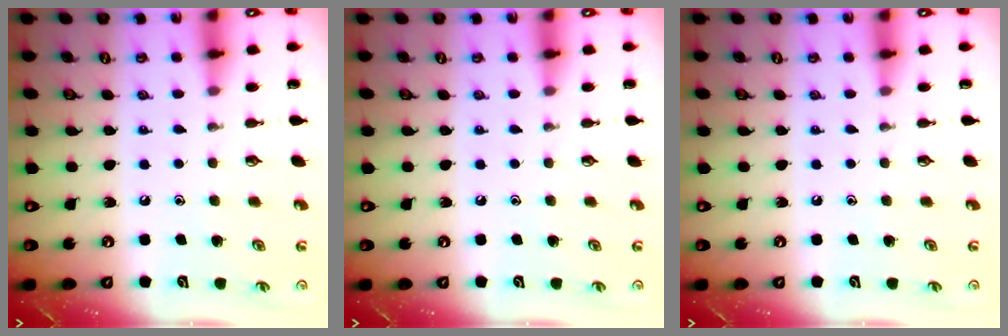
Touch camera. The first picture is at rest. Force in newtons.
{"total": 0.0}
{"total": 0.0}